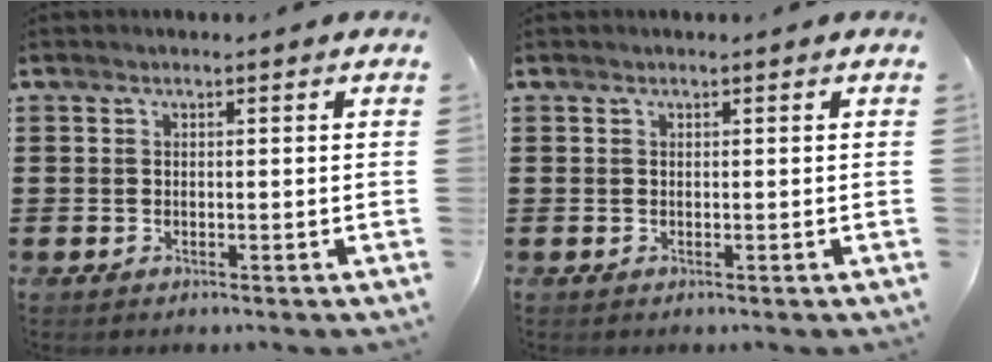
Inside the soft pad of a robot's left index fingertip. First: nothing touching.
{"total": 0.0}